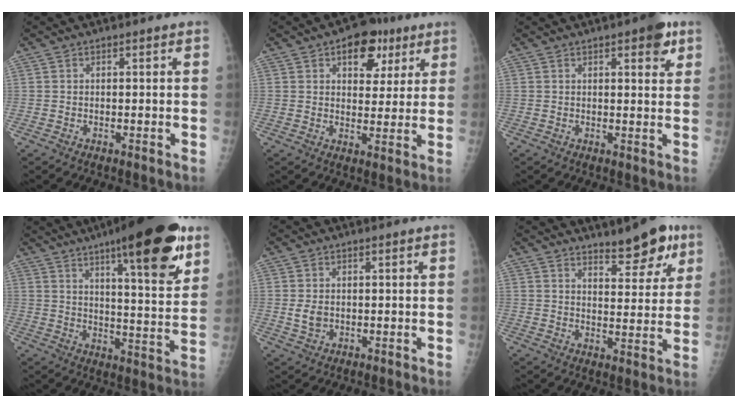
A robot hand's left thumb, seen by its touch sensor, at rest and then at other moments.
{"total": 9.6, "force": [4.9, 6.2, 5.6], "torque": [-0.034, -0.014, 0.065]}
{"total": 5.1, "force": [2.7, 1.8, 3.9], "torque": [-0.035, -0.010, 0.028]}
{"total": 21.0, "force": [12.3, 4.7, 16.4], "torque": [-0.211, -0.055, 0.178]}
{"total": 2.9, "force": [0.0, 2.2, 1.9], "torque": [-0.031, -0.005, 0.007]}
{"total": 9.7, "force": [6.7, 3.3, 6.1], "torque": [-0.057, -0.040, 0.099]}